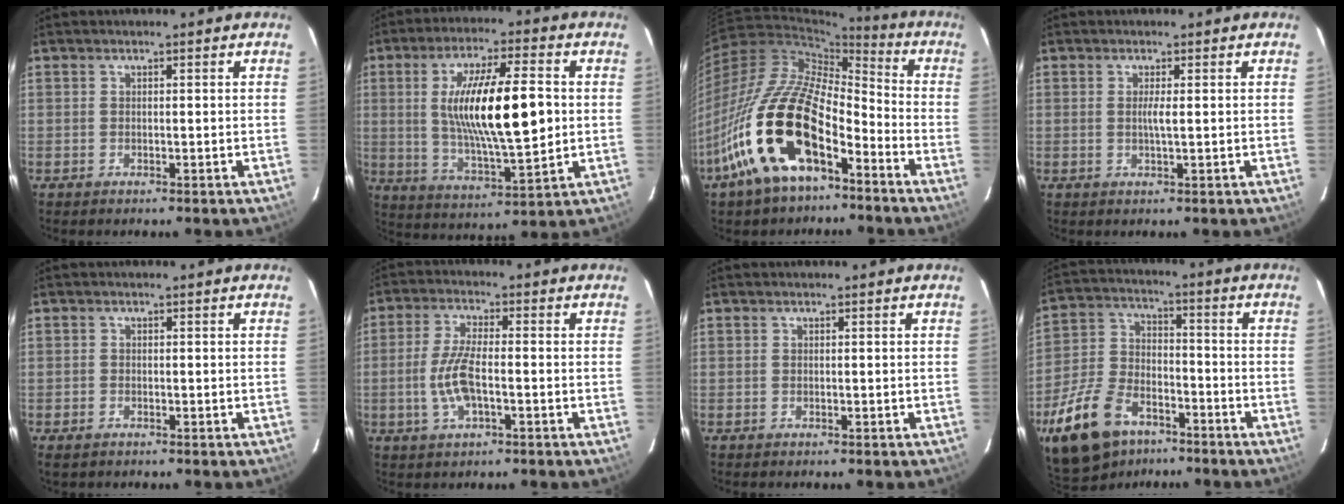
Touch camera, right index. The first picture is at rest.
{"total": 17.8, "force": [1.3, 4.5, 17.2], "torque": [-0.302, -0.001, 0.032]}
{"total": 22.1, "force": [-11.5, 9.8, 16.2], "torque": [-0.322, -0.002, -0.224]}
{"total": 1.6, "force": [0.2, -0.1, 1.6], "torque": [-0.030, -0.002, 0.001]}
{"total": 1.3, "force": [-0.9, 0.8, 0.5], "torque": [-0.011, -0.004, -0.018]}
{"total": 7.4, "force": [-1.7, 2.4, 6.8], "torque": [-0.144, 0.000, -0.033]}
{"total": 0.0}
{"total": 17.7, "force": [-11.3, 9.7, 9.5], "torque": [-0.219, 0.000, -0.199]}